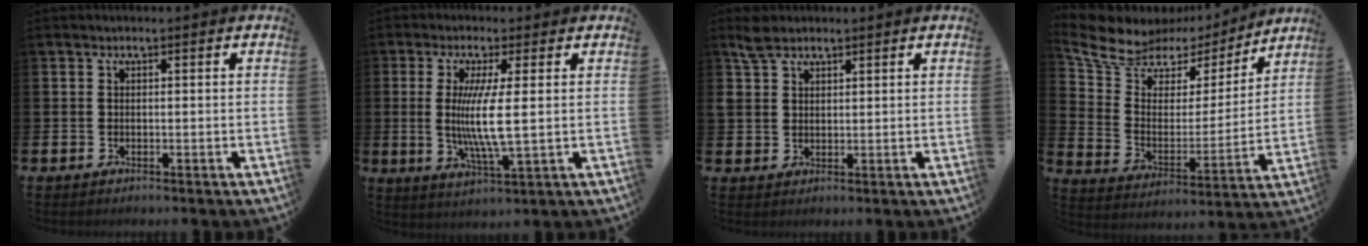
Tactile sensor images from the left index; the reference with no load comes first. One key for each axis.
{"total": 7.1, "fx": 0.7, "fy": 0.7, "fz": 7.0, "tx": -0.129, "ty": -0.013, "tz": 0.007}
{"total": 3.8, "fx": 3.1, "fy": 1.9, "fz": 0.9, "tx": -0.018, "ty": -0.002, "tz": 0.058}
{"total": 8.4, "fx": 6.9, "fy": 4.4, "fz": 1.6, "tx": -0.078, "ty": -0.048, "tz": 0.121}